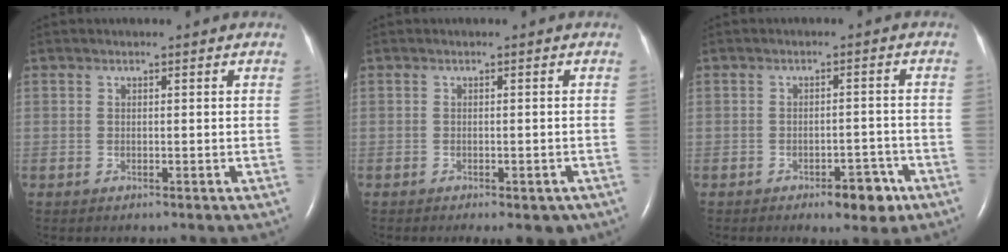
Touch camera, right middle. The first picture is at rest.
{"total": 4.6, "force": [-3.3, 1.9, 2.6], "torque": [-0.025, -0.004, -0.041]}
{"total": 4.8, "force": [-3.0, 2.0, 3.2], "torque": [-0.037, 0.003, -0.035]}